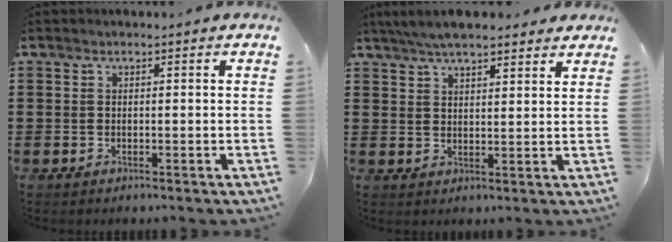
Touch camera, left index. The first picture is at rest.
{"total": 5.3, "force": [4.7, 1.0, 2.2], "torque": [-0.054, -0.002, 0.089]}